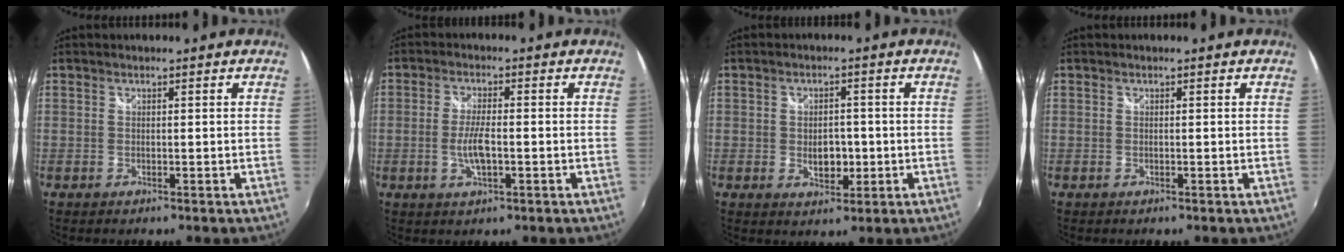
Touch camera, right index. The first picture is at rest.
{"total": 4.9, "force": [-1.2, 1.4, 4.6], "torque": [-0.093, -0.005, -0.022]}
{"total": 4.3, "force": [-0.8, 2.8, 3.2], "torque": [-0.055, -0.002, -0.010]}
{"total": 0.0}